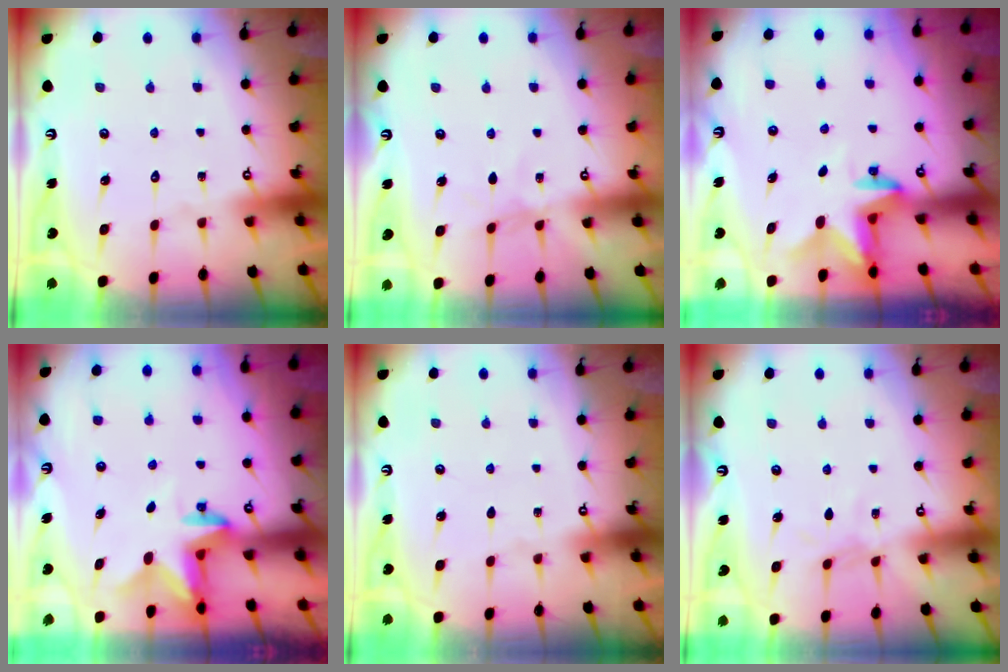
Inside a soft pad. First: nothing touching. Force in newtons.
{"total": 2.6, "press": 2.6, "slide": 0.4}
{"total": 2.8, "press": 2.8, "slide": 0.6}
{"total": 2.8, "press": 2.8, "slide": 0.5}
{"total": 0.0}
{"total": 4.4, "press": 4.3, "slide": 0.5}